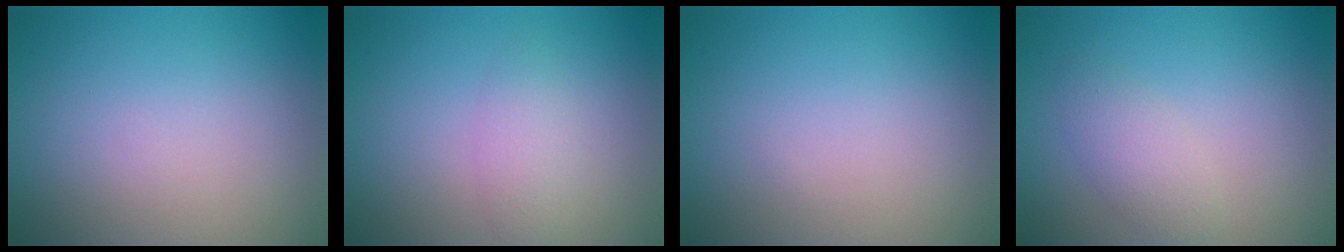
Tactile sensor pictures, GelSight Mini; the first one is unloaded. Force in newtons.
{"total": 2.0, "press": 2.0, "slide": 0.0}
{"total": 0.0}
{"total": 2.1, "press": 2.1, "slide": 0.2}